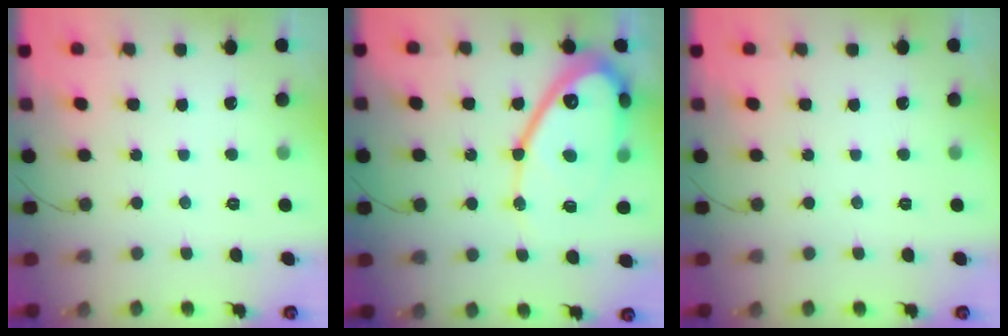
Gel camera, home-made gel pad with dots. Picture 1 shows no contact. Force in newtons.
{"total": 18.6, "press": 18.5, "slide": 1.7}
{"total": 0.0}